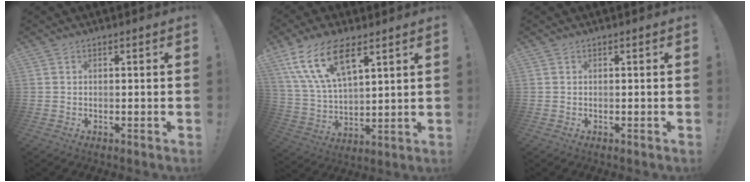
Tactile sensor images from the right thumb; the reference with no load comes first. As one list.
[{"total": 16.3, "force": [9.3, 7.1, 11.3], "torque": [-0.229, -0.032, 0.170]}, {"total": 0.0}]